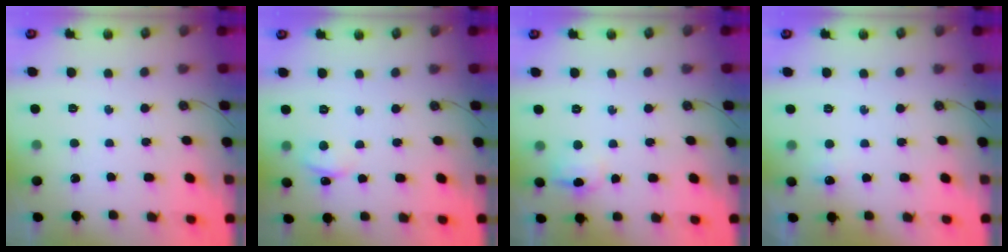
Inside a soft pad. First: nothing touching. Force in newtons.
{"total": 3.0, "press": 3.0, "slide": 0.4}
{"total": 6.7, "press": 6.6, "slide": 1.2}
{"total": 4.9, "press": 4.9, "slide": 0.7}